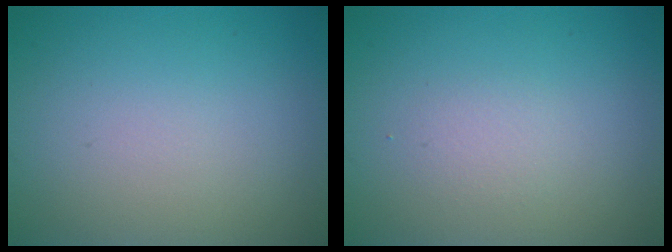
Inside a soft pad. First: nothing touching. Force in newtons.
{"total": 1.1, "press": 1.1, "slide": 0.1}